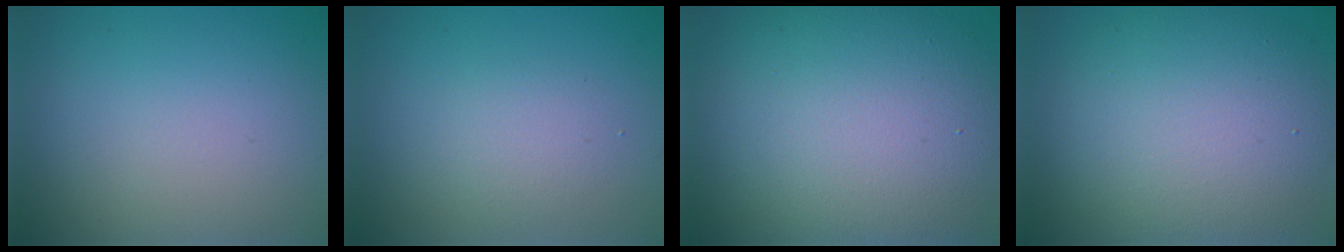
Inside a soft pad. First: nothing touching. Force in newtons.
{"total": 1.9, "press": 1.9, "slide": 0.1}
{"total": 14.8, "press": 14.8, "slide": 1.1}
{"total": 10.2, "press": 10.2, "slide": 0.9}